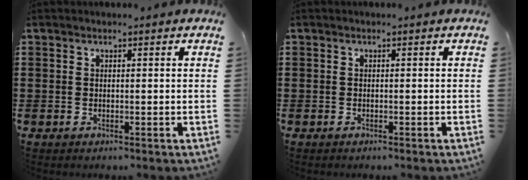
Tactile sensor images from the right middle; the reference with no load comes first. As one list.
[{"total": 0.0}]